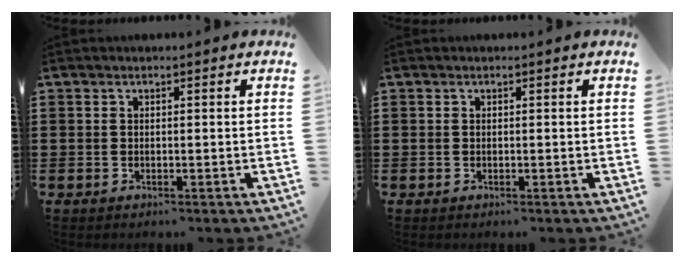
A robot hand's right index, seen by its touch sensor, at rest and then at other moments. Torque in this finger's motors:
{"motor_torque": [1.55, 0.59, 0.00, 0.00]}